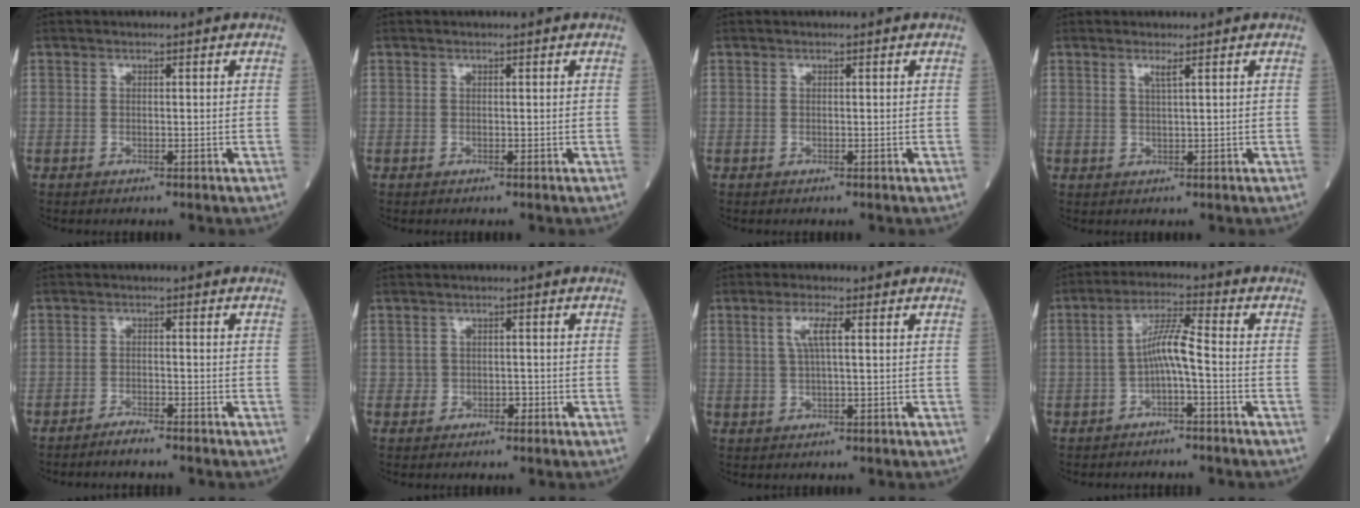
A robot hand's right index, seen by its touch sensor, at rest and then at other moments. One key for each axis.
{"total": 0.0}
{"total": 0.0}
{"total": 1.3, "fx": 0.8, "fy": -0.3, "fz": 1.0, "tx": -0.025, "ty": -0.005, "tz": 0.016}
{"total": 2.2, "fx": -2.0, "fy": 0.0, "fz": 0.8, "tx": -0.019, "ty": -0.003, "tz": -0.038}
{"total": 1.5, "fx": -0.5, "fy": 1.3, "fz": 0.6, "tx": -0.006, "ty": 0.005, "tz": -0.006}
{"total": 3.7, "fx": 1.1, "fy": 0.4, "fz": 3.5, "tx": -0.073, "ty": 0.007, "tz": 0.023}
{"total": 5.4, "fx": -1.2, "fy": 0.3, "fz": 5.2, "tx": -0.101, "ty": 0.019, "tz": -0.022}